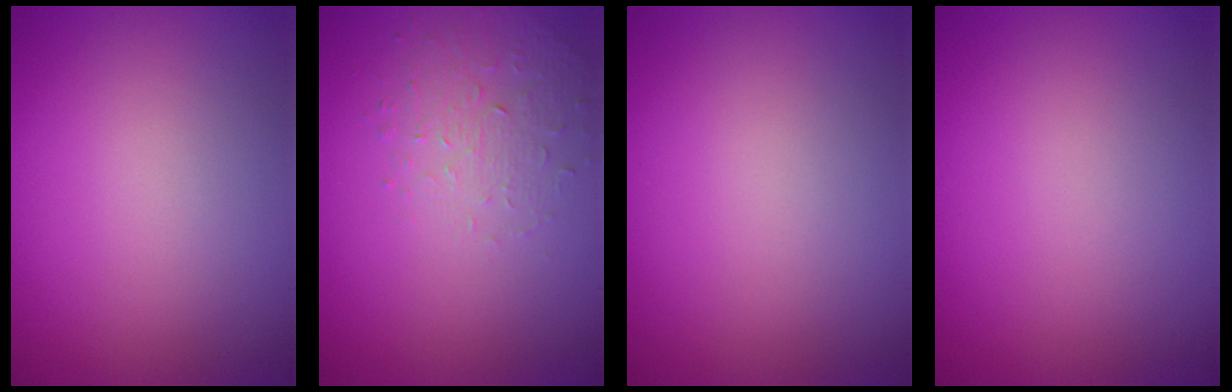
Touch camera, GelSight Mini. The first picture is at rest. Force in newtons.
{"total": 1.6, "press": 1.1, "slide": 1.2}
{"total": 0.0}
{"total": 0.0}